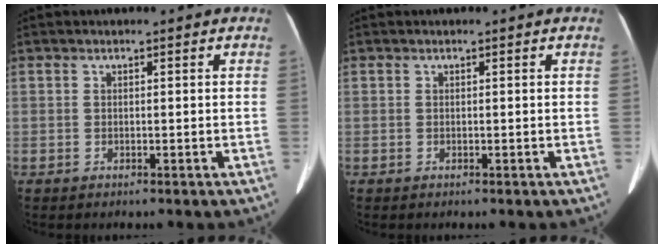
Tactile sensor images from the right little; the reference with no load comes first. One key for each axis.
{"total": 0.0}